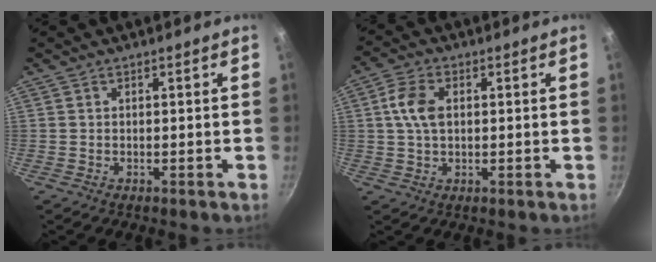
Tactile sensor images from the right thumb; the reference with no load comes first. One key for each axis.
{"total": 6.3, "fx": 1.0, "fy": 4.0, "fz": 4.8, "tx": -0.089, "ty": 0.009, "tz": 0.014}